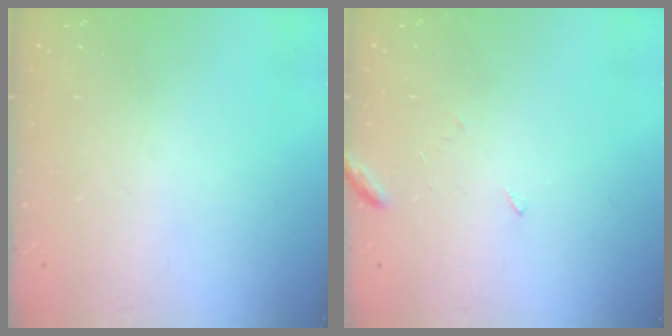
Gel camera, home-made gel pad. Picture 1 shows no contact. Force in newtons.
{"total": 4.0, "press": 4.0, "slide": 0.4}